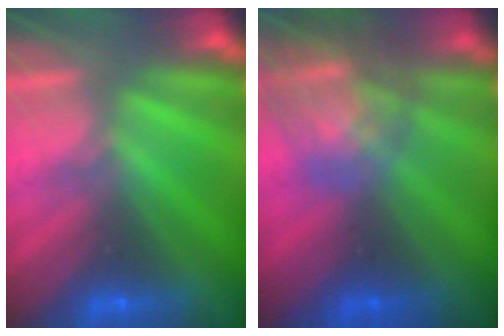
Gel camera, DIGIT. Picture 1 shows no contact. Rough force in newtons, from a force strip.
{"total": 6.7}